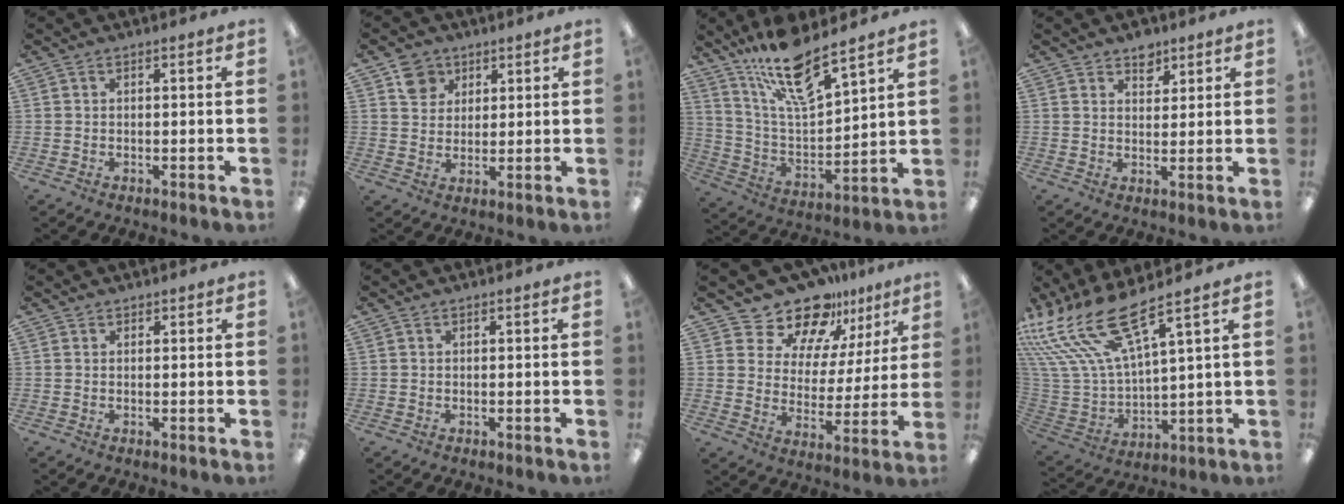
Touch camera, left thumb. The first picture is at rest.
{"total": 5.8, "force": [3.3, 4.7, 0.9], "torque": [-0.014, -0.001, 0.058]}
{"total": 15.8, "force": [12.3, 3.9, 9.1], "torque": [-0.177, -0.068, 0.213]}
{"total": 4.7, "force": [3.6, 2.7, 1.3], "torque": [0.006, -0.022, 0.060]}
{"total": 0.6, "force": [0.5, 0.3, 0.0], "torque": [0.000, 0.001, 0.010]}
{"total": 0.0}
{"total": 14.5, "force": [13.0, 6.1, 2.5], "torque": [-0.054, -0.115, 0.238]}
{"total": 19.5, "force": [13.0, 6.2, 13.1], "torque": [-0.286, -0.089, 0.227]}